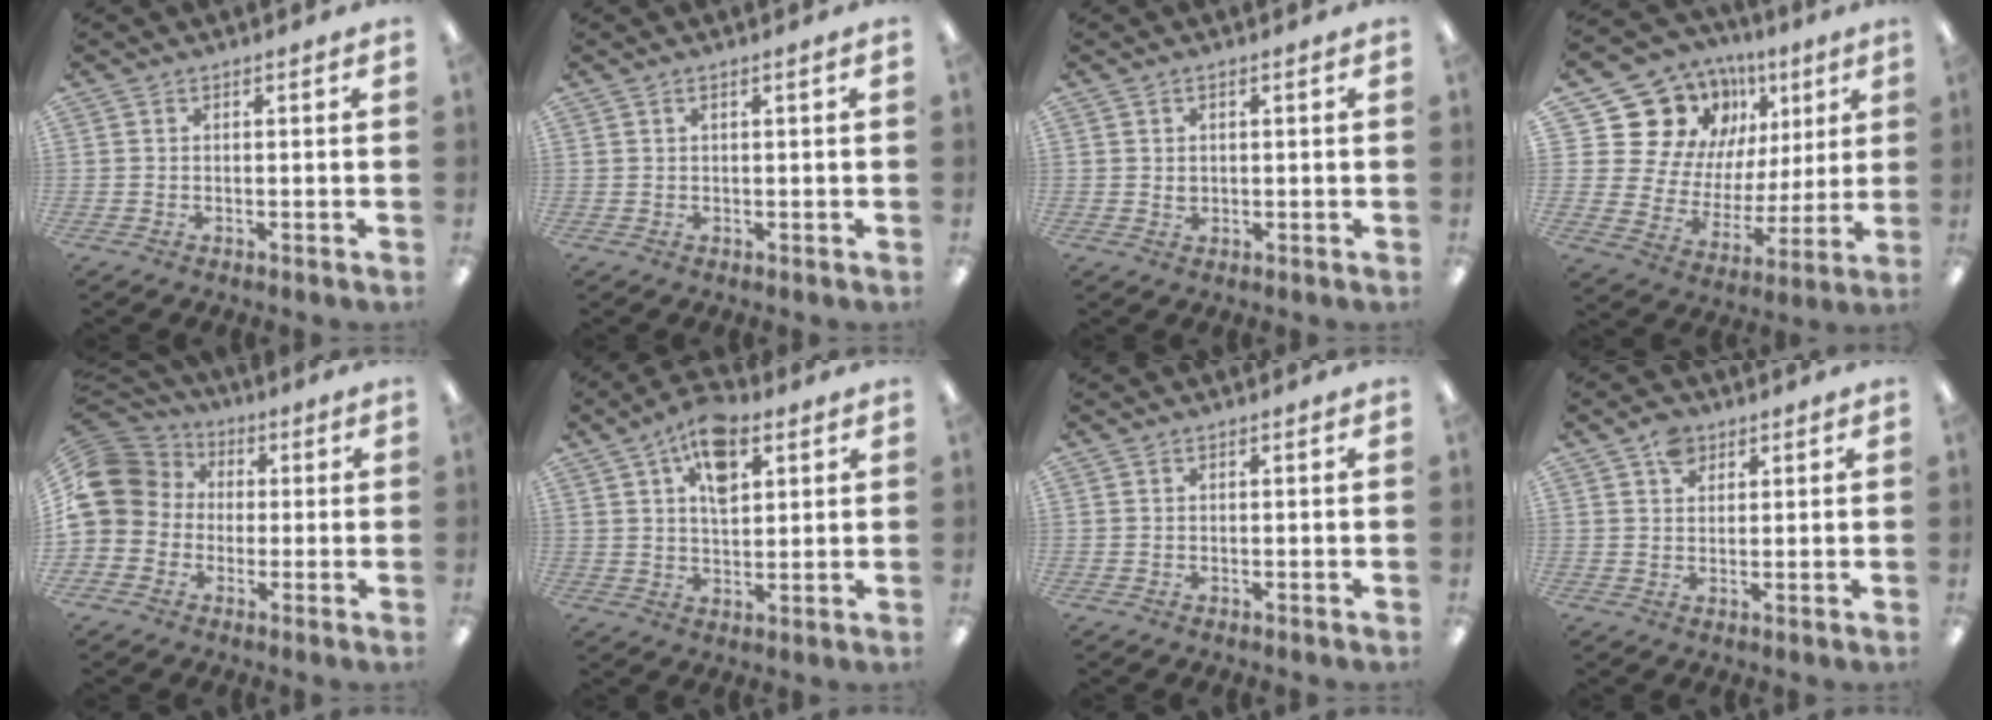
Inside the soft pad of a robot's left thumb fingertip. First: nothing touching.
{"total": 1.0, "force": [0.3, 0.2, 1.0], "torque": [-0.017, 0.000, 0.005]}
{"total": 1.0, "force": [0.3, 0.8, 0.5], "torque": [-0.012, 0.002, 0.006]}
{"total": 19.4, "force": [10.2, 15.2, 6.3], "torque": [-0.116, -0.063, 0.220]}
{"total": 12.0, "force": [0.9, 11.2, 4.1], "torque": [-0.102, 0.017, 0.022]}
{"total": 10.3, "force": [5.4, 5.6, 6.8], "torque": [-0.102, -0.014, 0.095]}
{"total": 0.0}
{"total": 4.3, "force": [2.7, 3.0, 1.7], "torque": [-0.024, -0.002, 0.048]}